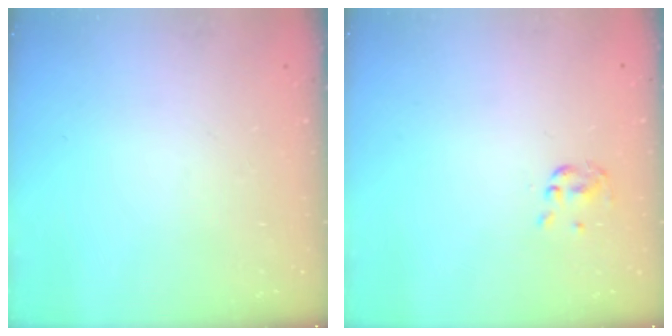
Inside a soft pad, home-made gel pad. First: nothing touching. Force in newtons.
{"total": 2.0, "press": 1.9, "slide": 0.5}